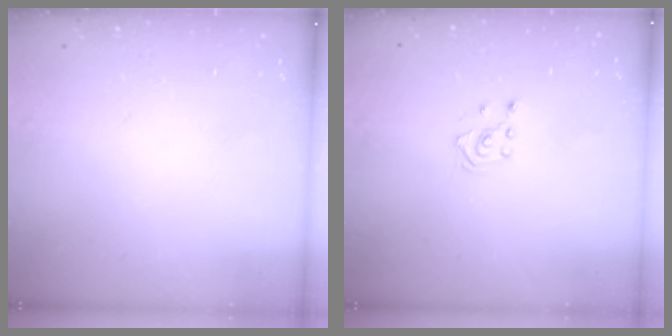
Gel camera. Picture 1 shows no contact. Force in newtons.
{"total": 2.1, "press": 1.8, "slide": 0.9}